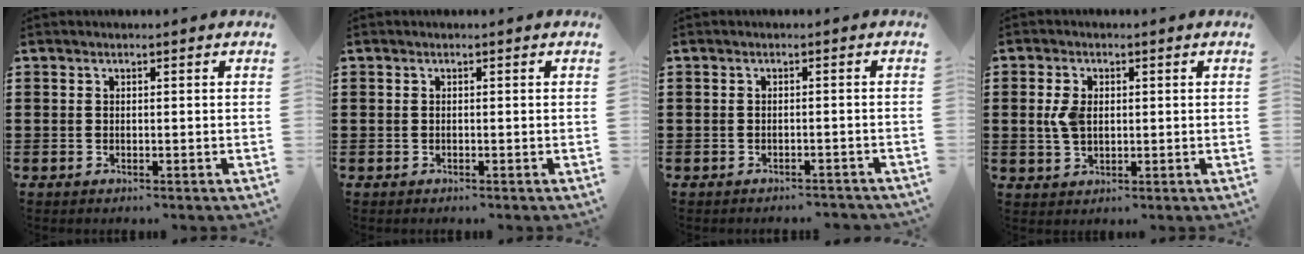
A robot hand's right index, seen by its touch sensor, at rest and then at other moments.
{"total": 0.0}
{"total": 1.2, "force": [-1.2, 0.1, 0.3], "torque": [-0.010, 0.000, -0.024]}
{"total": 4.1, "force": [0.5, 2.6, 3.1], "torque": [-0.081, 0.005, 0.003]}